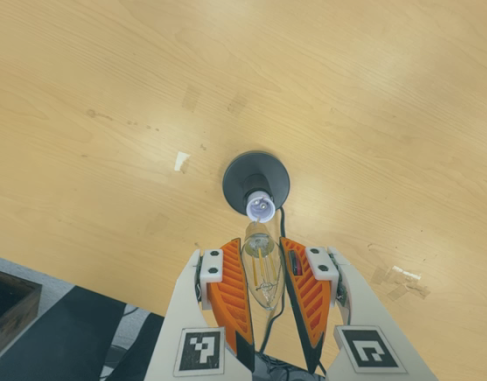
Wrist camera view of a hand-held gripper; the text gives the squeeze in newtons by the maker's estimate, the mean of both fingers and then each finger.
{"total": 12.9, "left": 13.7, "right": 12.0}